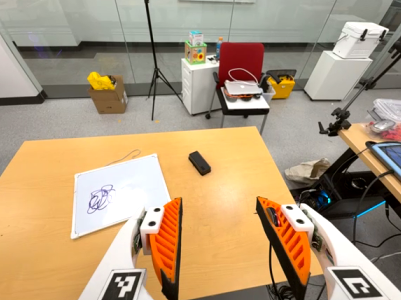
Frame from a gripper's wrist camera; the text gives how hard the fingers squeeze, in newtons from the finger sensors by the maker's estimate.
{"total": 0.0}